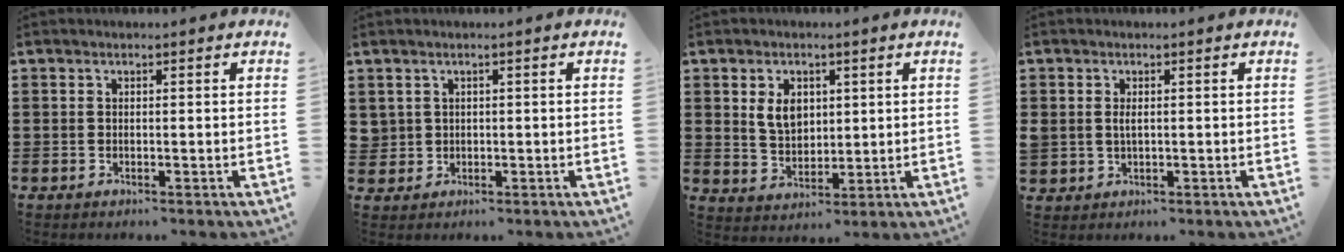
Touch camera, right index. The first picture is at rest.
{"total": 1.4, "force": [0.5, 1.3, 0.1], "torque": [-0.010, 0.005, 0.008]}
{"total": 5.1, "force": [1.5, 3.5, 3.3], "torque": [-0.069, 0.009, 0.025]}
{"total": 1.4, "force": [0.1, 0.9, 1.0], "torque": [-0.022, 0.006, 0.002]}